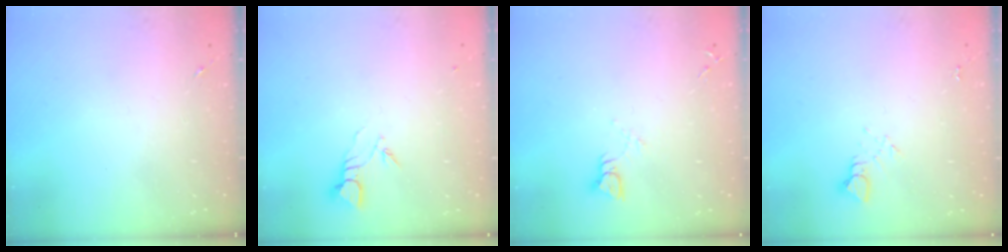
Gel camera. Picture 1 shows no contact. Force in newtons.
{"total": 3.9, "press": 3.9, "slide": 0.2}
{"total": 3.5, "press": 3.5, "slide": 0.3}
{"total": 4.0, "press": 4.0, "slide": 0.4}